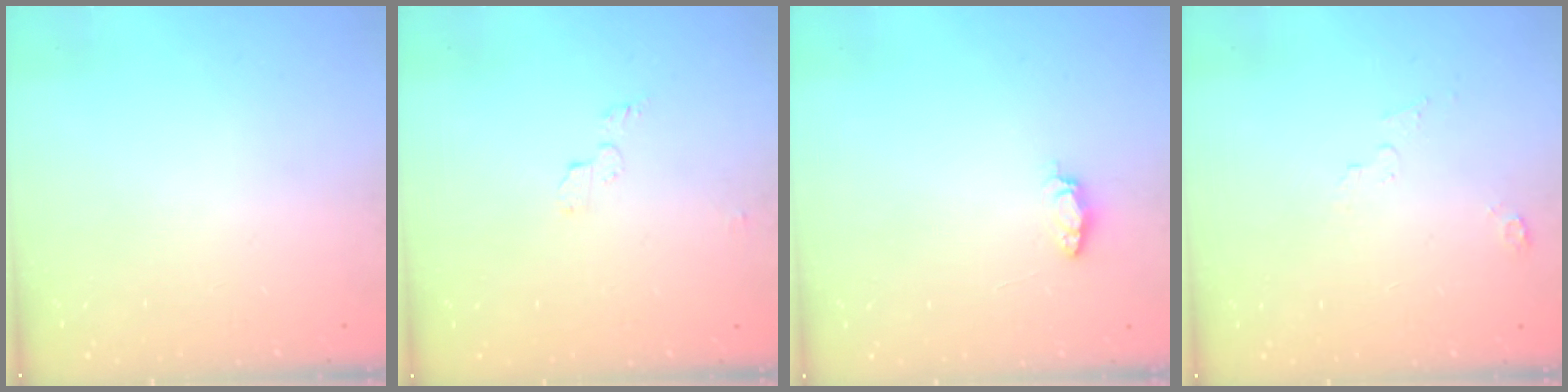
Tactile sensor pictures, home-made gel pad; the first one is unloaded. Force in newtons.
{"total": 3.9, "press": 3.9, "slide": 0.4}
{"total": 3.7, "press": 3.7, "slide": 0.4}
{"total": 2.4, "press": 2.4, "slide": 0.3}